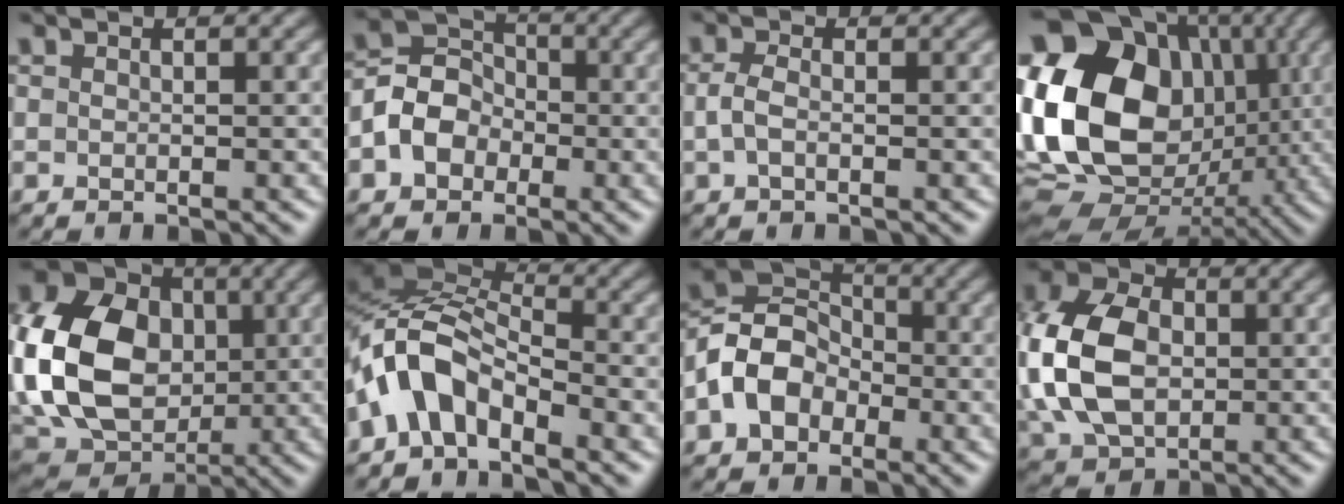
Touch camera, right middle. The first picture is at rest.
{"total": 4.4, "force": [-1.4, 3.6, 2.2], "torque": [-0.034, 0.008, -0.032]}
{"total": 1.5, "force": [-0.3, 0.8, 1.3], "torque": [-0.035, 0.000, -0.008]}
{"total": 19.9, "force": [2.2, 15.6, 12.2], "torque": [-0.264, 0.021, 0.046]}
{"total": 13.9, "force": [0.5, 10.8, 8.8], "torque": [-0.206, 0.011, -0.004]}
{"total": 6.2, "force": [-3.6, 3.1, 4.0], "torque": [-0.073, 0.014, -0.086]}
{"total": 5.6, "force": [-2.0, 4.2, 3.1], "torque": [-0.058, 0.010, -0.047]}
{"total": 10.8, "force": [0.1, 7.7, 7.6], "torque": [-0.188, 0.014, -0.007]}